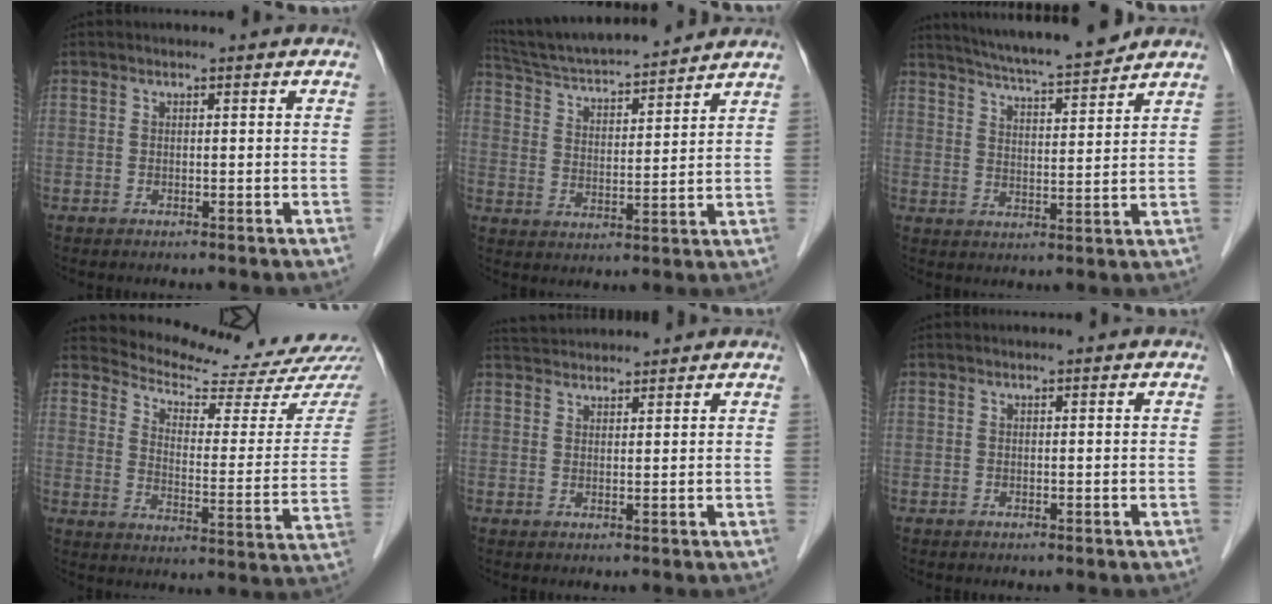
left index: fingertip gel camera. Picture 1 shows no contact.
{"total": 16.1, "force": [14.9, 1.3, 6.0], "torque": [-0.111, 0.018, 0.244]}
{"total": 11.8, "force": [10.7, 0.2, 4.8], "torque": [-0.084, 0.006, 0.165]}
{"total": 18.7, "force": [18.0, 0.8, 4.7], "torque": [-0.072, -0.091, 0.226]}
{"total": 5.2, "force": [5.1, 0.4, 0.9], "torque": [-0.021, 0.037, 0.085]}
{"total": 0.0}